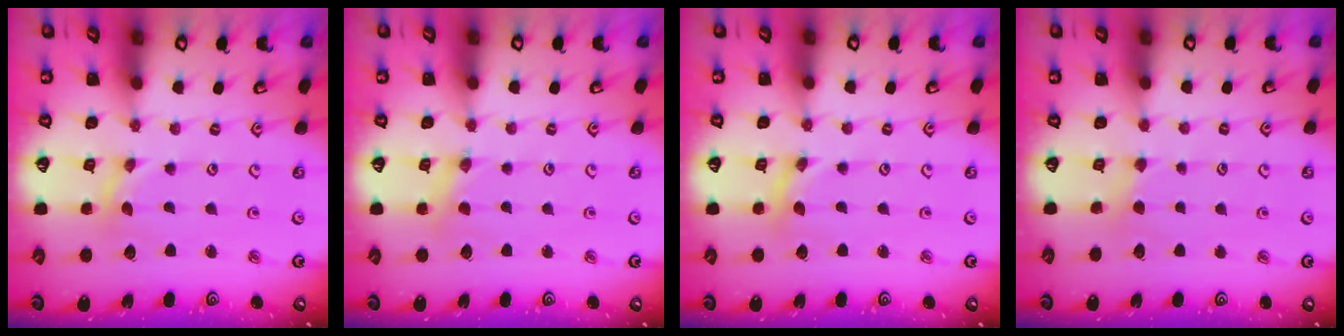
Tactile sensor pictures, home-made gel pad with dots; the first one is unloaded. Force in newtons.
{"total": 2.5, "press": 2.5, "slide": 0.3}
{"total": 0.0}
{"total": 2.8, "press": 2.7, "slide": 0.5}